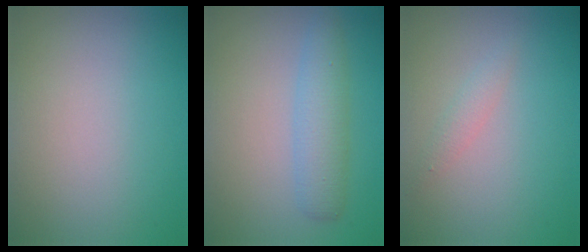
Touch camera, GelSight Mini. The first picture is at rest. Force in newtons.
{"total": 2.9, "press": 2.9, "slide": 0.1}
{"total": 1.1, "press": 1.1, "slide": 0.1}